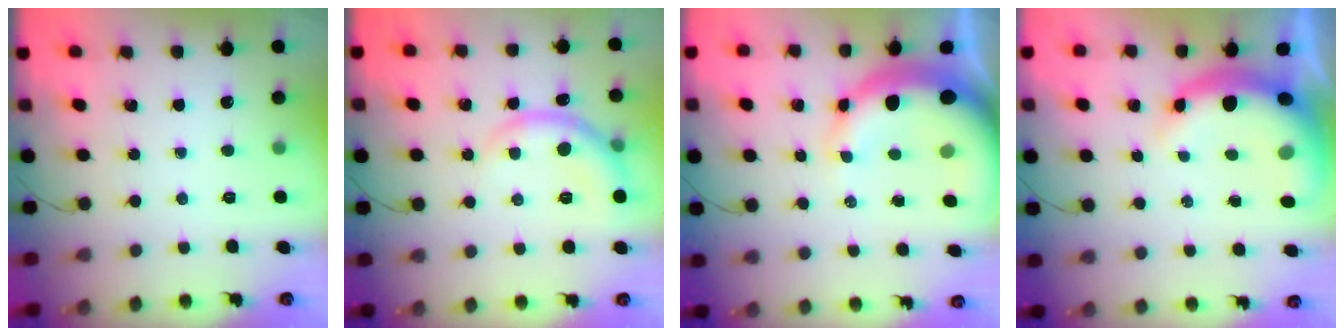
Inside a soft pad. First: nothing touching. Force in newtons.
{"total": 8.0, "press": 7.9, "slide": 0.8}
{"total": 15.0, "press": 14.7, "slide": 3.2}
{"total": 11.5, "press": 11.1, "slide": 2.7}